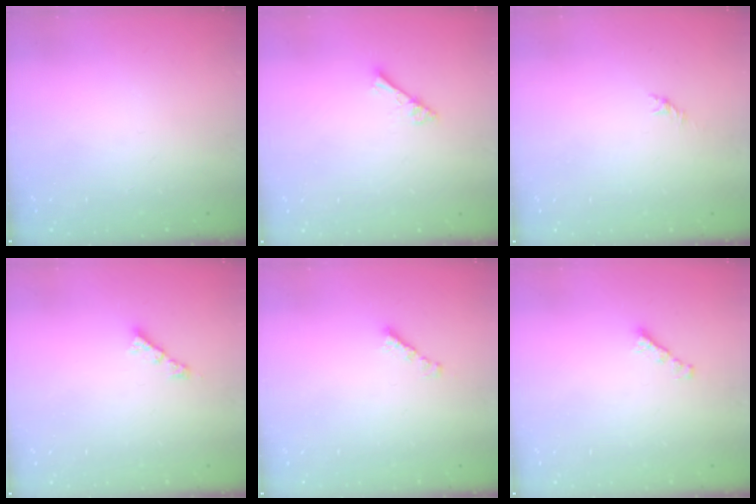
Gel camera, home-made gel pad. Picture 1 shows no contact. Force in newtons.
{"total": 2.8, "press": 2.8, "slide": 0.3}
{"total": 0.0}
{"total": 2.6, "press": 2.6, "slide": 0.1}
{"total": 2.4, "press": 2.4, "slide": 0.4}
{"total": 2.7, "press": 2.6, "slide": 0.7}